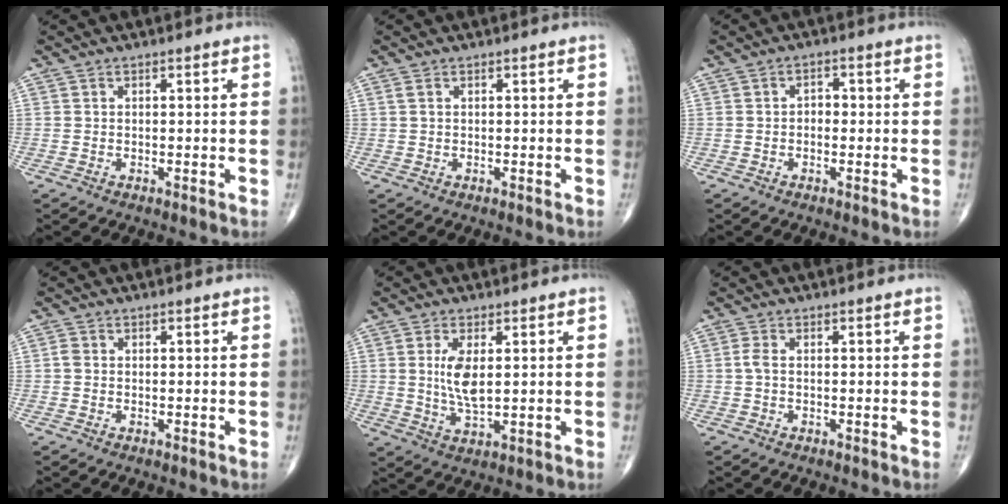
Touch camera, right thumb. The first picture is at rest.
{"total": 0.9, "force": [0.4, 0.5, 0.7], "torque": [-0.020, 0.010, 0.012]}
{"total": 2.1, "force": [-0.1, 1.5, 1.5], "torque": [-0.013, 0.009, -0.007]}
{"total": 1.0, "force": [-0.1, 0.8, 0.6], "torque": [-0.010, 0.001, -0.004]}
{"total": 6.5, "force": [1.2, 2.6, 5.8], "torque": [-0.116, -0.014, 0.028]}
{"total": 1.5, "force": [-0.1, 0.6, 1.4], "torque": [-0.033, -0.001, -0.006]}